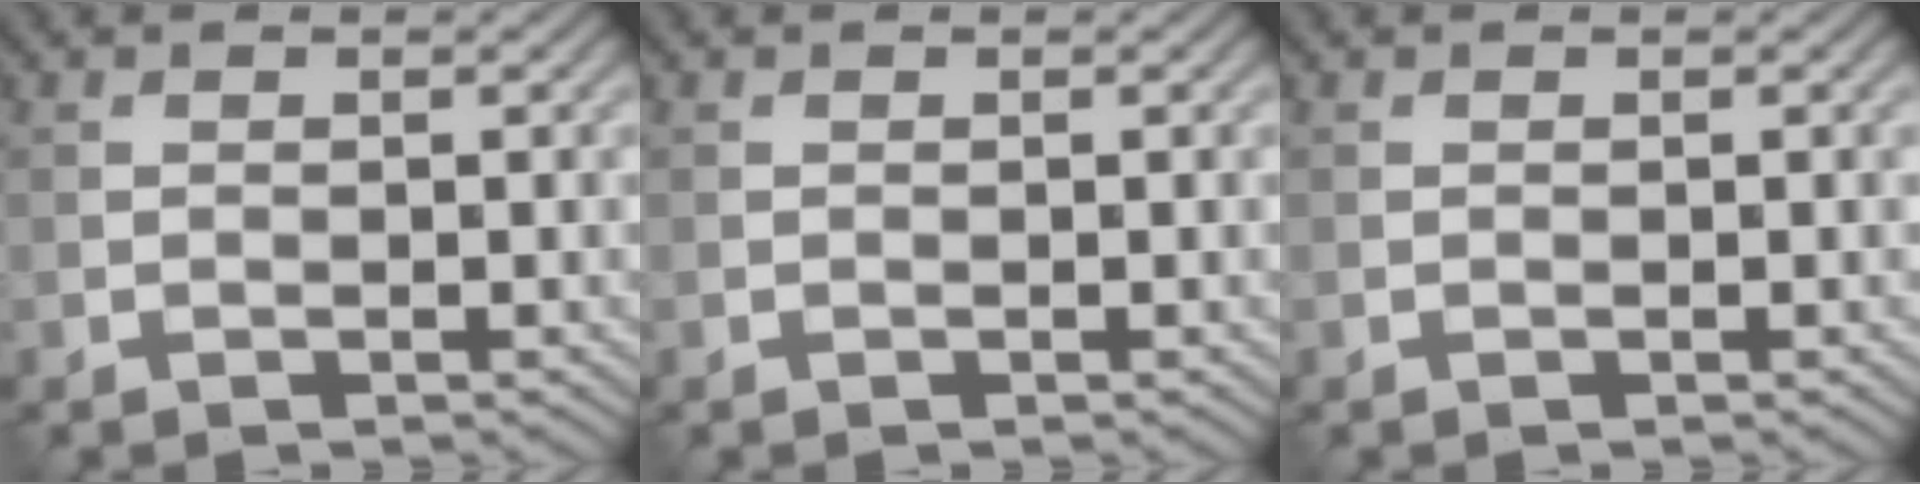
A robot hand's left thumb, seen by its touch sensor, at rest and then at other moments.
{"total": 0.0}
{"total": 0.0}